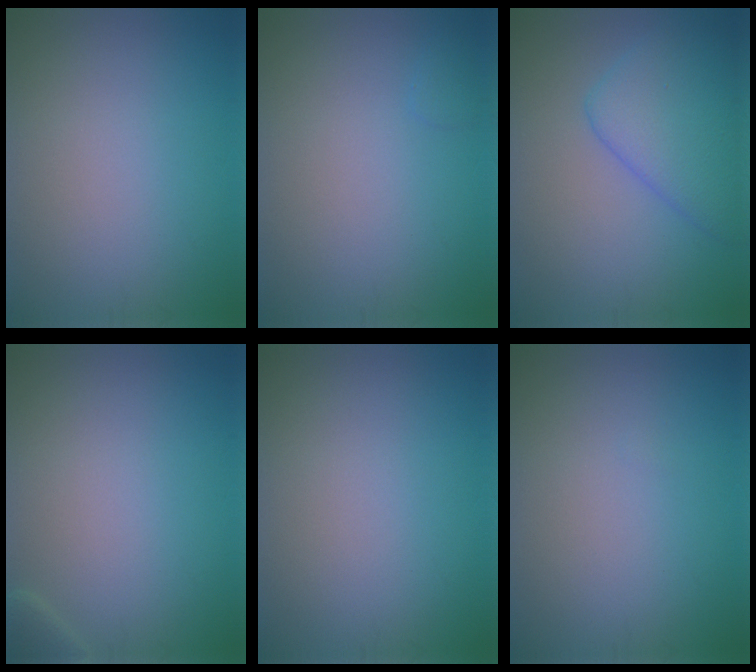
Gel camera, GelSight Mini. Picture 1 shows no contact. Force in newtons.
{"total": 0.6, "press": 0.6, "slide": 0.1}
{"total": 5.4, "press": 5.4, "slide": 0.3}
{"total": 1.1, "press": 1.1, "slide": 0.1}
{"total": 0.0}
{"total": 0.0}